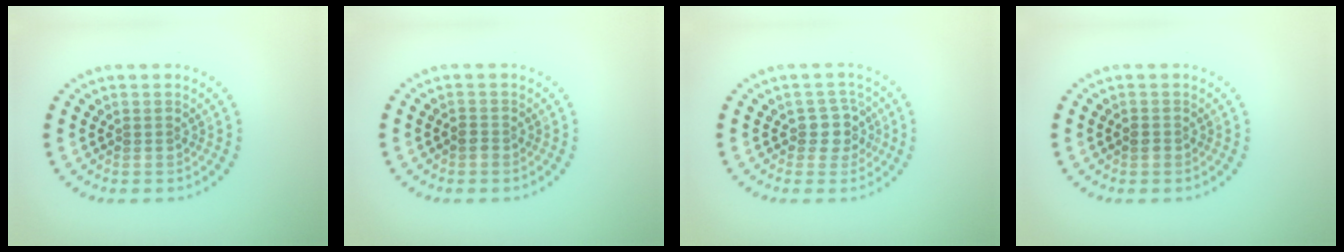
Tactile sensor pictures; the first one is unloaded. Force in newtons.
{"total": 1.0, "press": 0.8, "slide": 0.5}
{"total": 2.4, "press": 2.1, "slide": 1.3}
{"total": 0.8, "press": 0.8, "slide": 0.3}